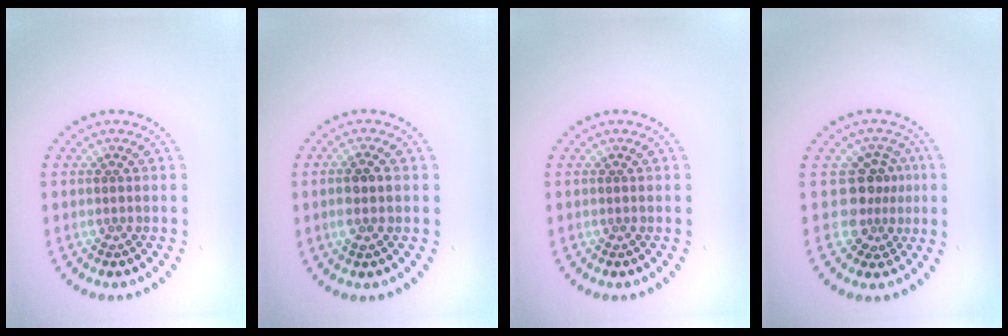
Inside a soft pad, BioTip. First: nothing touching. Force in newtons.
{"total": 1.8, "press": 1.7, "slide": 0.5}
{"total": 0.0}
{"total": 3.3, "press": 2.4, "slide": 2.2}